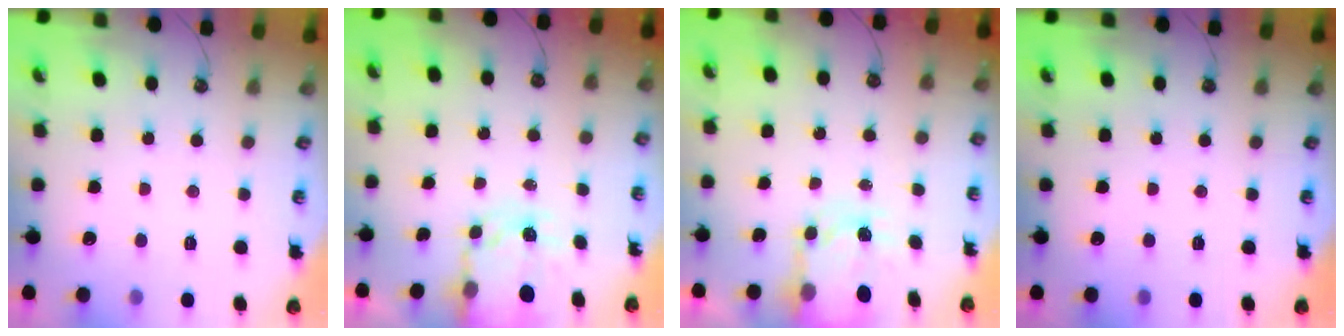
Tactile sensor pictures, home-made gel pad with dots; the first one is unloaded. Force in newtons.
{"total": 3.9, "press": 3.9, "slide": 0.4}
{"total": 4.7, "press": 4.7, "slide": 0.3}
{"total": 0.0}